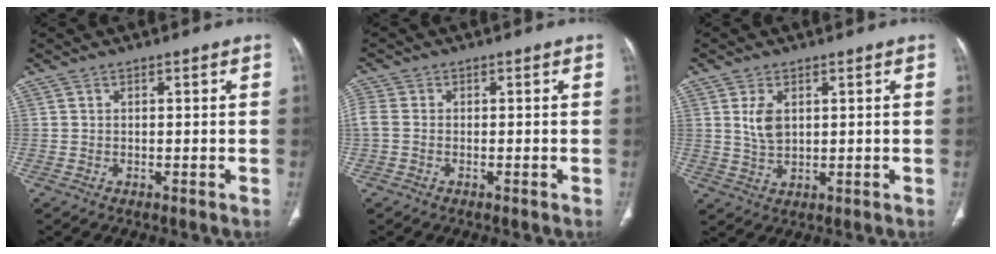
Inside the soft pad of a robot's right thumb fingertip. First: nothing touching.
{"total": 3.1, "force": [-0.5, 2.3, 2.0], "torque": [-0.060, 0.004, -0.014]}
{"total": 4.7, "force": [1.3, 2.7, 3.6], "torque": [-0.067, -0.007, 0.033]}